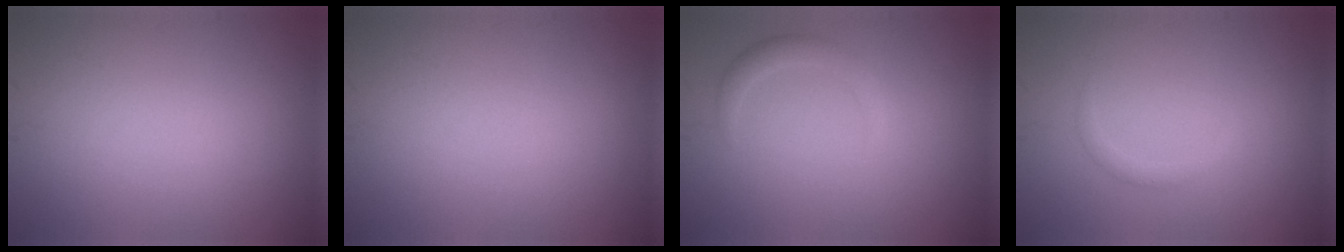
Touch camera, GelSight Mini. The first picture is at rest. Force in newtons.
{"total": 0.0}
{"total": 1.6, "press": 1.6, "slide": 0.1}
{"total": 1.0, "press": 1.0, "slide": 0.0}